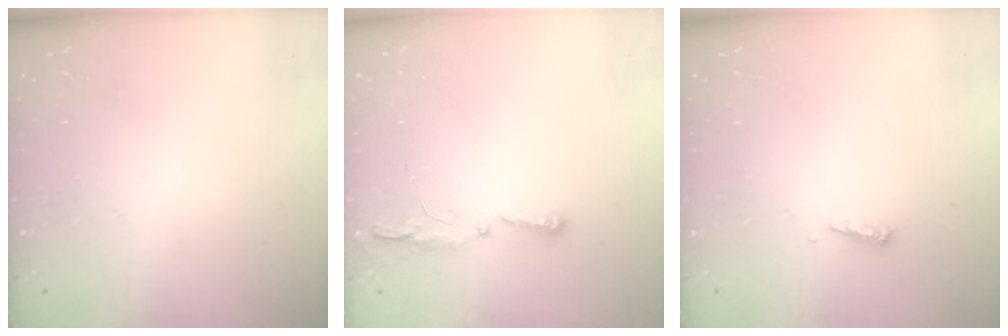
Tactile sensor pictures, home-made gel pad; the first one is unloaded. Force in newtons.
{"total": 3.5, "press": 3.4, "slide": 0.8}
{"total": 4.0, "press": 4.0, "slide": 0.4}